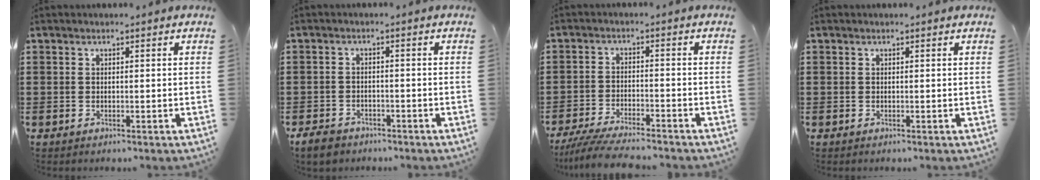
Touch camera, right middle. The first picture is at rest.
{"total": 2.8, "force": [-2.5, 1.0, 0.8], "torque": [-0.025, 0.001, -0.055]}
{"total": 5.2, "force": [-4.9, 0.3, 1.9], "torque": [-0.043, -0.010, -0.097]}
{"total": 0.0}